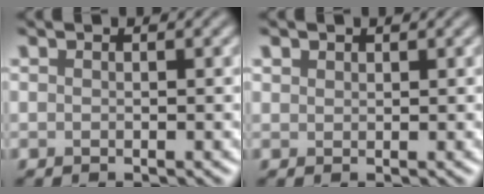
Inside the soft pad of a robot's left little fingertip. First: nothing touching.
{"total": 0.8, "force": [0.6, 0.5, 0.1], "torque": [-0.002, -0.001, 0.013]}